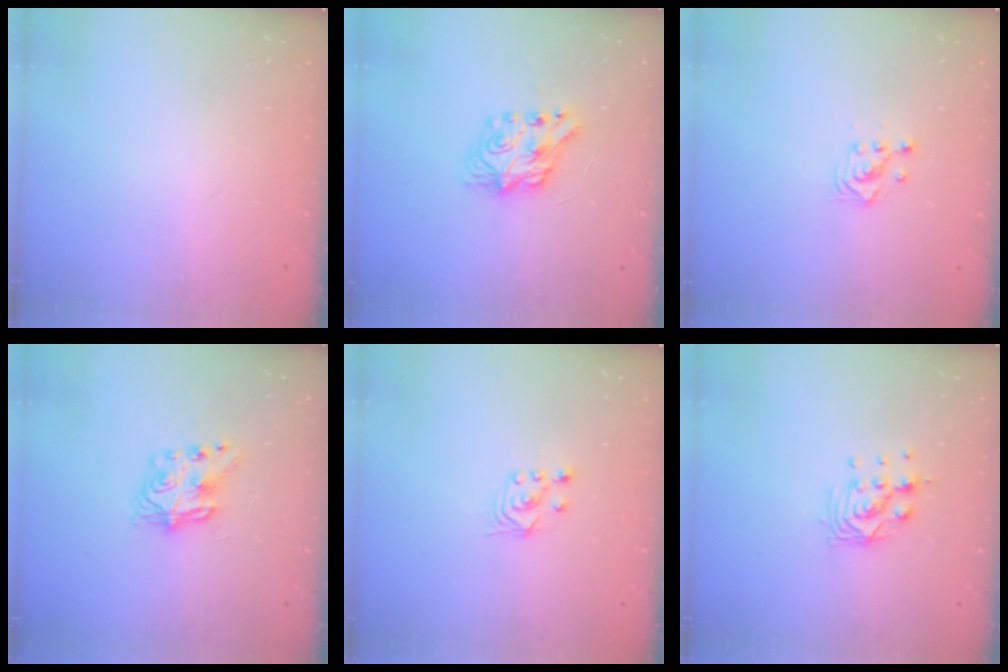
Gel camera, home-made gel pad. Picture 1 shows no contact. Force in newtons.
{"total": 8.3, "press": 8.2, "slide": 0.4}
{"total": 2.3, "press": 2.3, "slide": 0.2}
{"total": 7.1, "press": 7.1, "slide": 0.4}
{"total": 2.5, "press": 2.2, "slide": 1.2}
{"total": 8.5, "press": 8.5, "slide": 0.8}